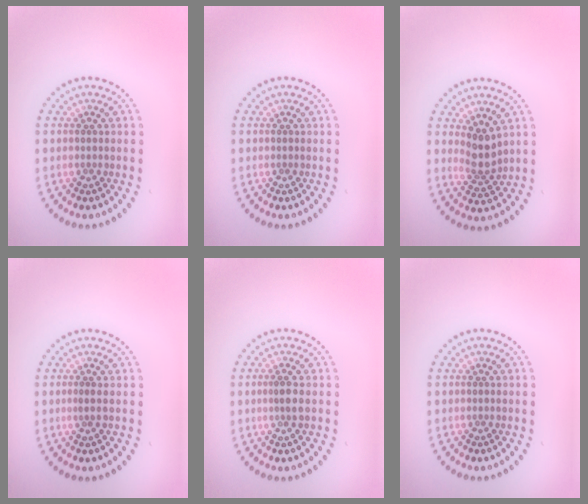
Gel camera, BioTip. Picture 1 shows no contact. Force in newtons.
{"total": 0.0}
{"total": 2.6, "press": 2.0, "slide": 1.7}
{"total": 0.7, "press": 0.4, "slide": 0.6}
{"total": 1.7, "press": 1.4, "slide": 0.9}
{"total": 0.0}